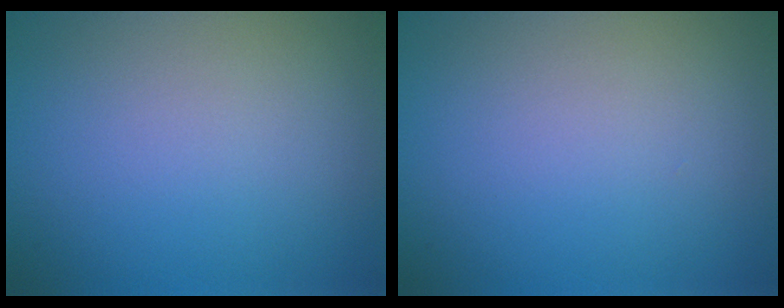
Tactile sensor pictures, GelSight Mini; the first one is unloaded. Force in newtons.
{"total": 0.0}